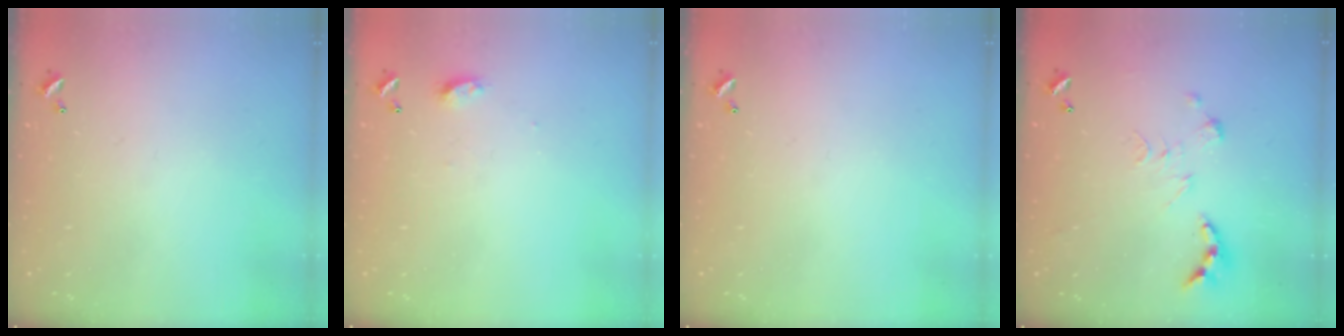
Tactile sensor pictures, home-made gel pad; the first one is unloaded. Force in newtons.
{"total": 4.0, "press": 4.0, "slide": 0.5}
{"total": 0.0}
{"total": 0.0}